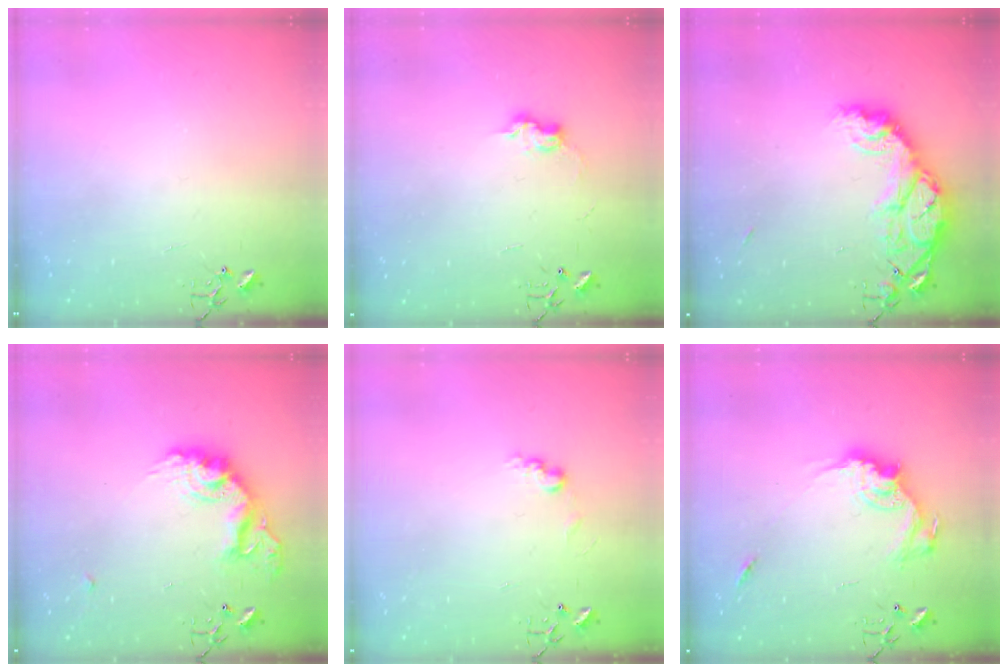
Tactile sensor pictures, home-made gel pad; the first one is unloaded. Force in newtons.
{"total": 7.4, "press": 7.4, "slide": 0.4}
{"total": 15.7, "press": 15.7, "slide": 1.4}
{"total": 17.2, "press": 17.2, "slide": 1.2}
{"total": 6.6, "press": 6.5, "slide": 0.9}
{"total": 14.8, "press": 14.8, "slide": 0.8}